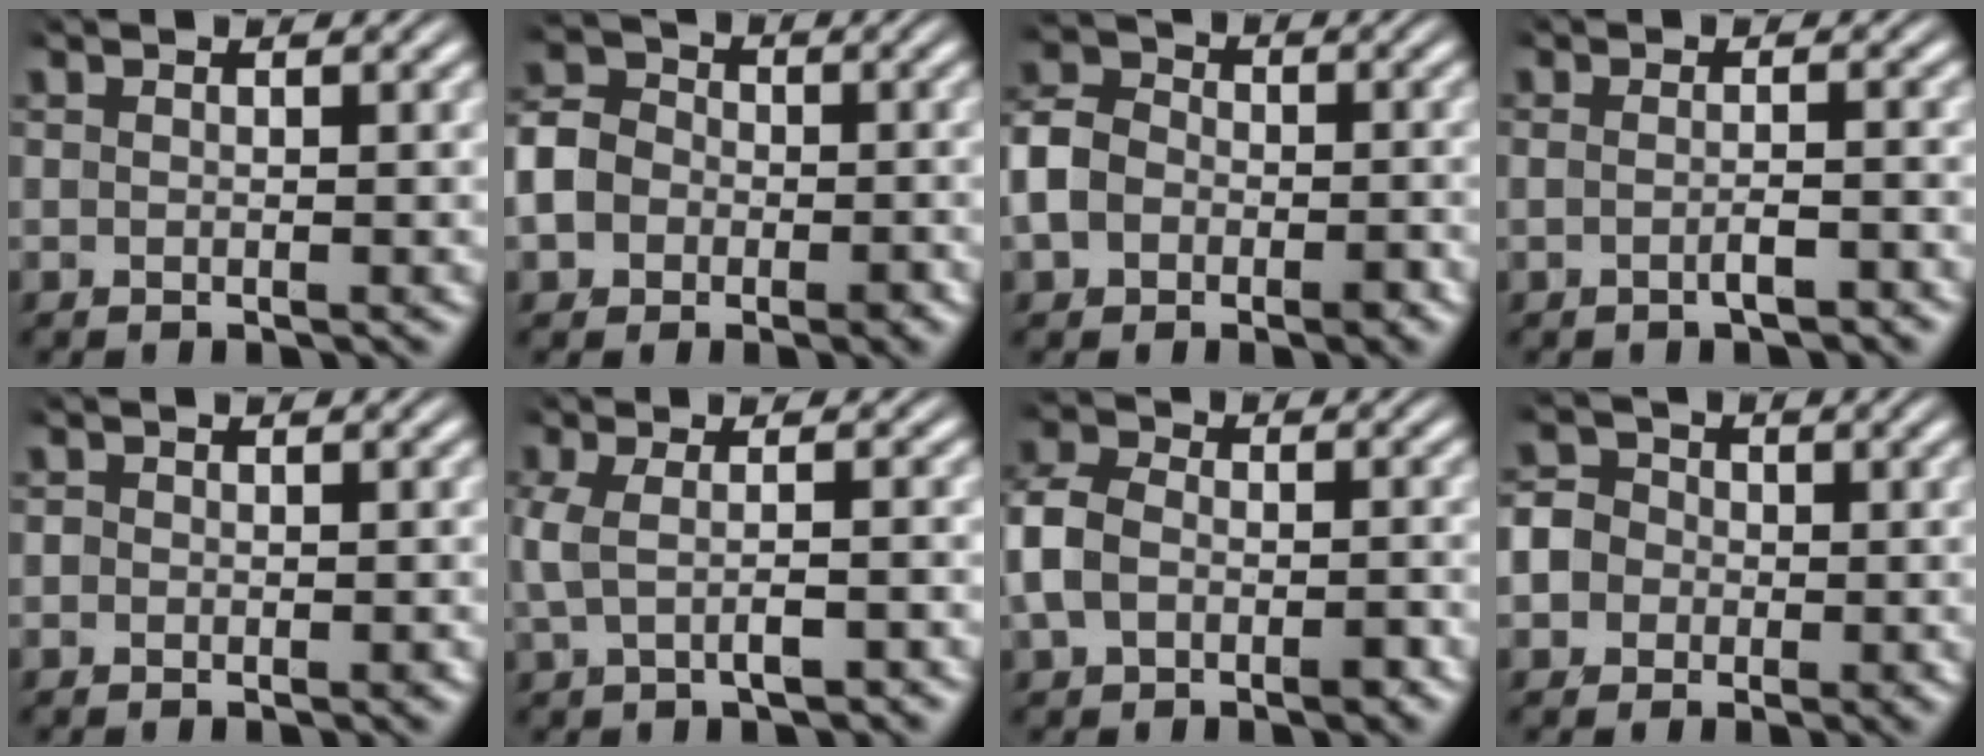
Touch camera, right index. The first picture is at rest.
{"total": 7.1, "force": [-0.9, 6.4, 2.9], "torque": [-0.069, -0.009, -0.024]}
{"total": 6.0, "force": [-1.1, 5.2, 2.7], "torque": [-0.067, -0.007, -0.026]}
{"total": 1.5, "force": [-1.0, 0.4, 1.0], "torque": [-0.013, 0.003, -0.021]}
{"total": 0.8, "force": [-0.4, 0.7, 0.1], "torque": [0.000, -0.002, -0.008]}
{"total": 3.1, "force": [-0.6, 1.6, 2.6], "torque": [-0.064, -0.006, -0.002]}
{"total": 4.9, "force": [-0.9, 4.0, 2.6], "torque": [-0.071, -0.006, -0.018]}
{"total": 7.0, "force": [-0.8, 6.5, 2.5], "torque": [-0.062, -0.014, -0.020]}